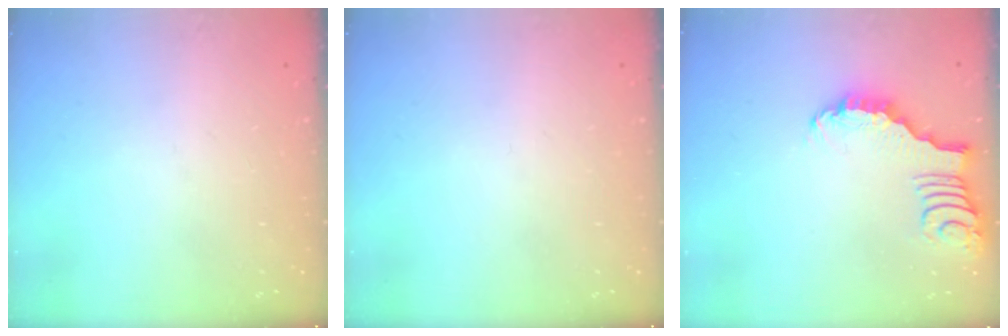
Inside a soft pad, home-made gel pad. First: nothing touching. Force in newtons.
{"total": 0.0}
{"total": 2.6, "press": 2.6, "slide": 0.3}